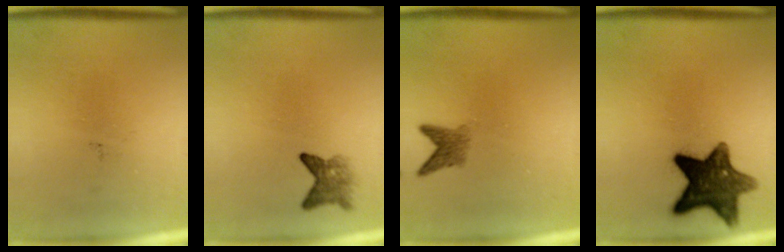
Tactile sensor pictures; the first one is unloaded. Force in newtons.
{"total": 2.8}
{"total": 2.4}
{"total": 12.2}